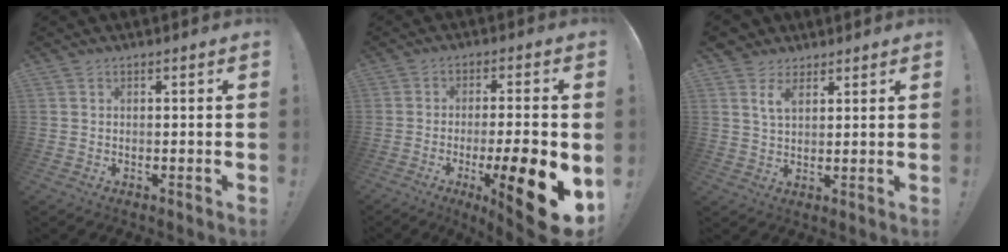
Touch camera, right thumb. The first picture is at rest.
{"total": 16.3, "force": [-5.2, 3.3, 15.1], "torque": [-0.203, 0.013, -0.068]}
{"total": 6.1, "force": [3.4, 3.7, 3.4], "torque": [-0.059, -0.010, 0.062]}